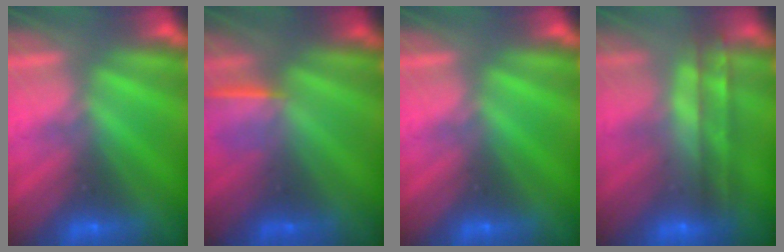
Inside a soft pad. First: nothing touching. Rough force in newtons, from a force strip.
{"total": 1.2}
{"total": 0.0}
{"total": 5.9}